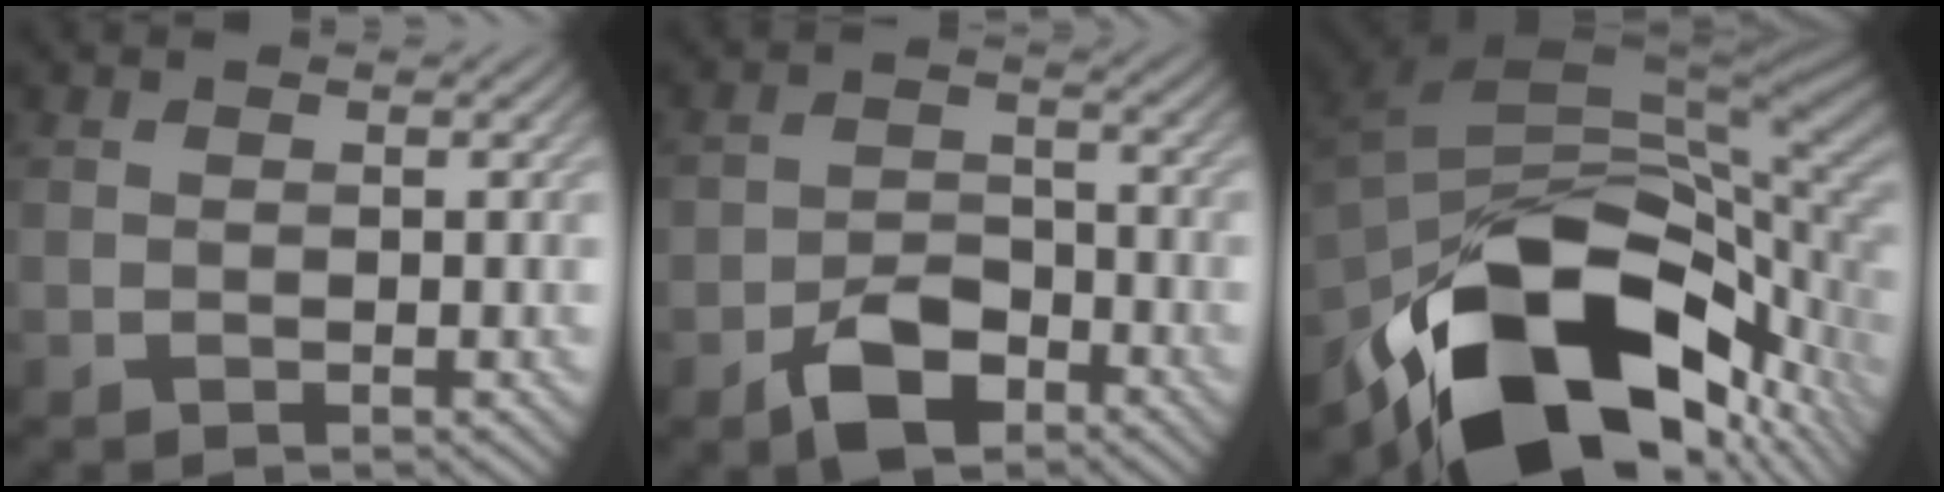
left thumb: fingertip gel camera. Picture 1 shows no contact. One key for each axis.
{"total": 6.2, "fx": -3.9, "fy": 3.6, "fz": 3.3, "tx": -0.056, "ty": -0.002, "tz": -0.082}
{"total": 17.6, "fx": -9.3, "fy": 9.3, "fz": 11.7, "tx": -0.206, "ty": -0.038, "tz": -0.139}